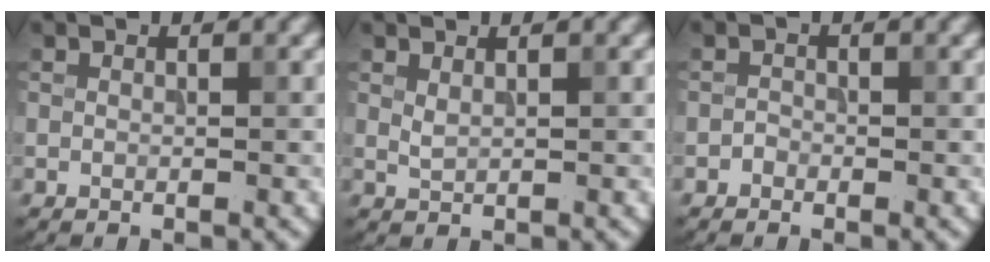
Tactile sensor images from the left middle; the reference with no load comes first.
{"total": 0.8, "force": [0.6, 0.2, 0.4], "torque": [-0.013, 0.000, 0.015]}
{"total": 0.7, "force": [-0.5, 0.4, 0.0], "torque": [0.002, 0.002, -0.010]}